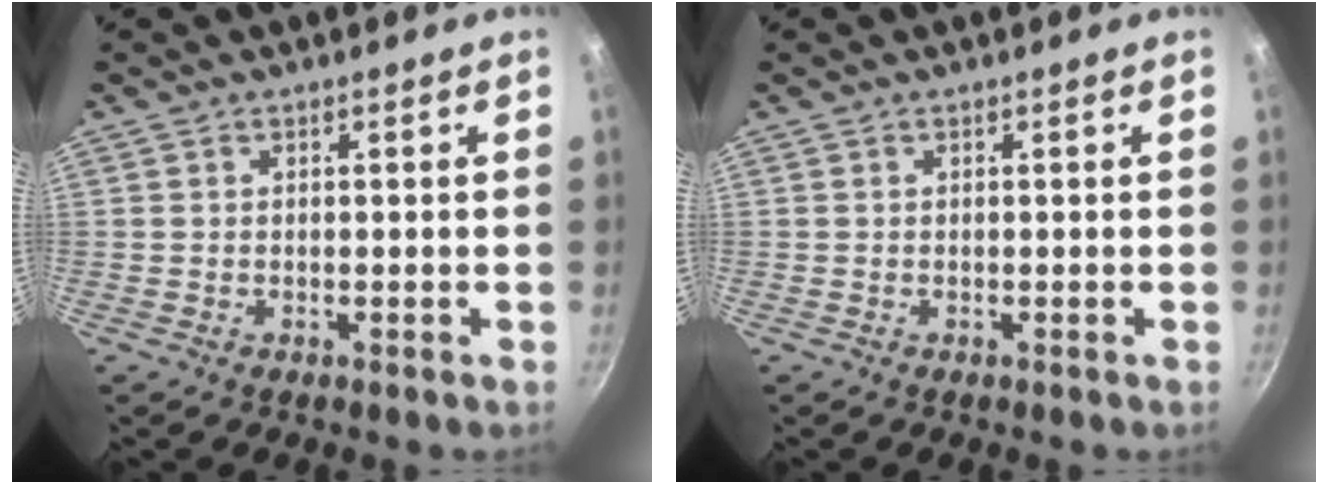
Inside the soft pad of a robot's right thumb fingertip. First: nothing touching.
{"total": 0.0}